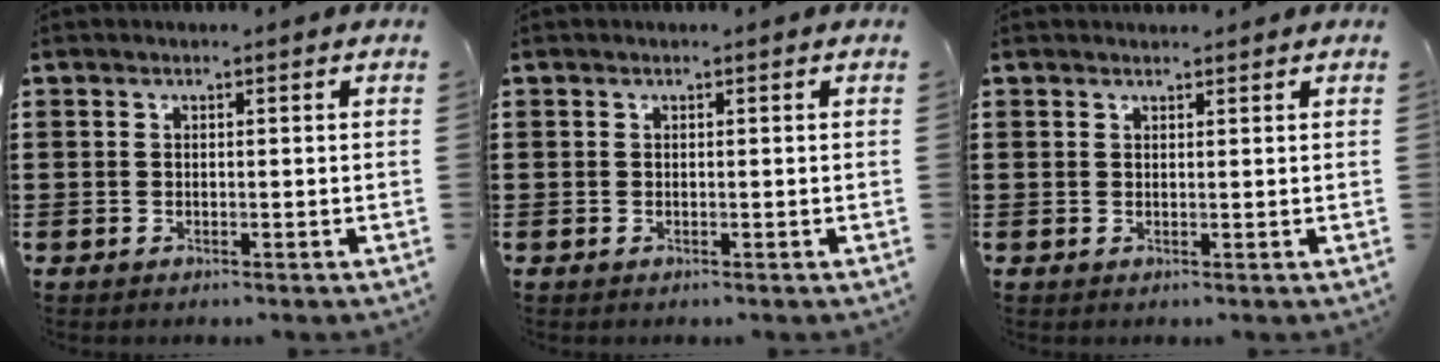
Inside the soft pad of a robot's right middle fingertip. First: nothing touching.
{"total": 0.0}
{"total": 0.8, "force": [0.8, 0.2, 0.0], "torque": [0.006, -0.004, 0.014]}